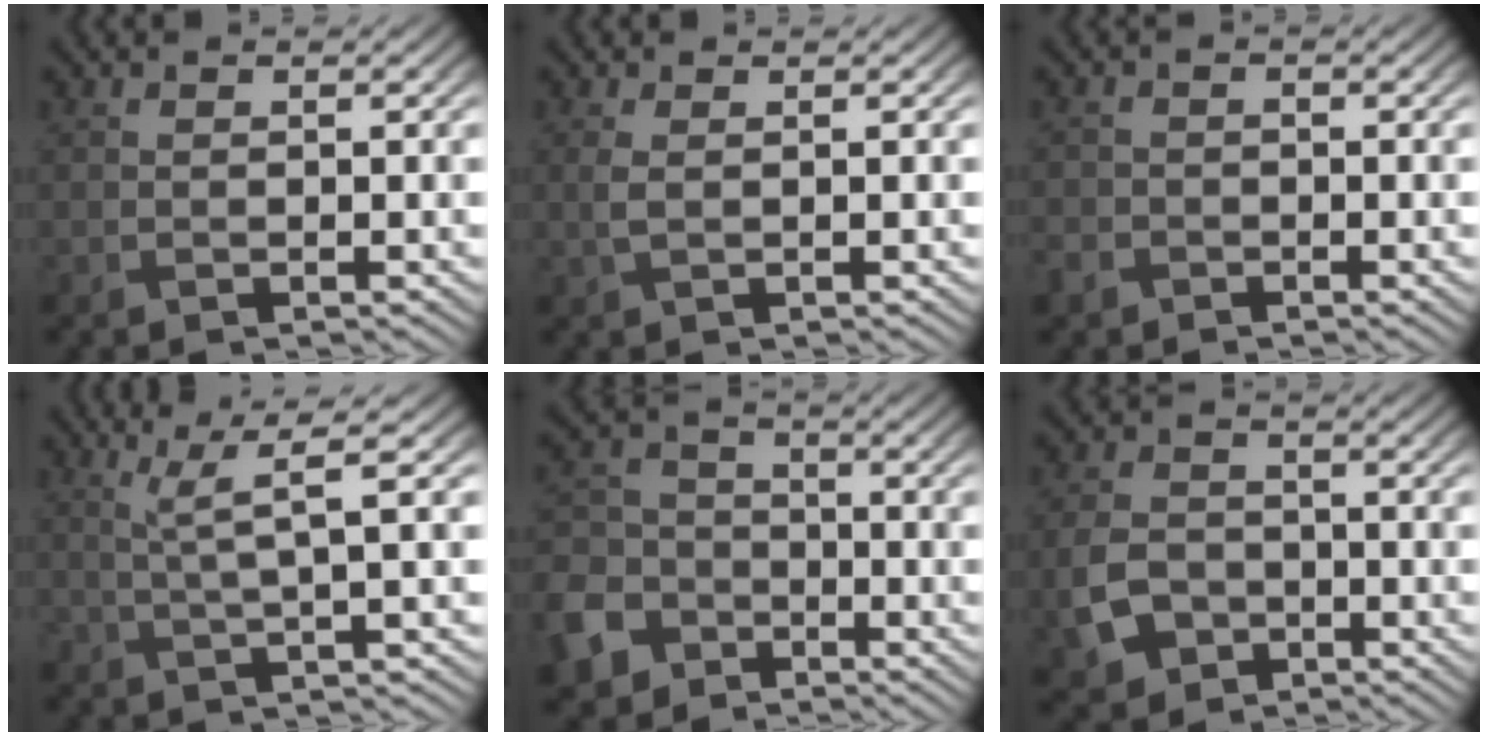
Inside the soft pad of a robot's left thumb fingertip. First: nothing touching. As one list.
[{"total": 1.3, "force": [0.2, 0.5, 1.2], "torque": [-0.036, 0.003, 0.007]}, {"total": 2.1, "force": [-1.5, 1.3, 0.5], "torque": [-0.015, -0.003, -0.037]}, {"total": 3.9, "force": [1.4, 0.2, 3.7], "torque": [-0.079, 0.008, 0.031]}, {"total": 9.7, "force": [-5.7, 7.1, 3.4], "torque": [-0.104, -0.033, -0.124]}, {"total": 5.8, "force": [-2.3, 4.3, 3.0], "torque": [-0.087, -0.009, -0.048]}]